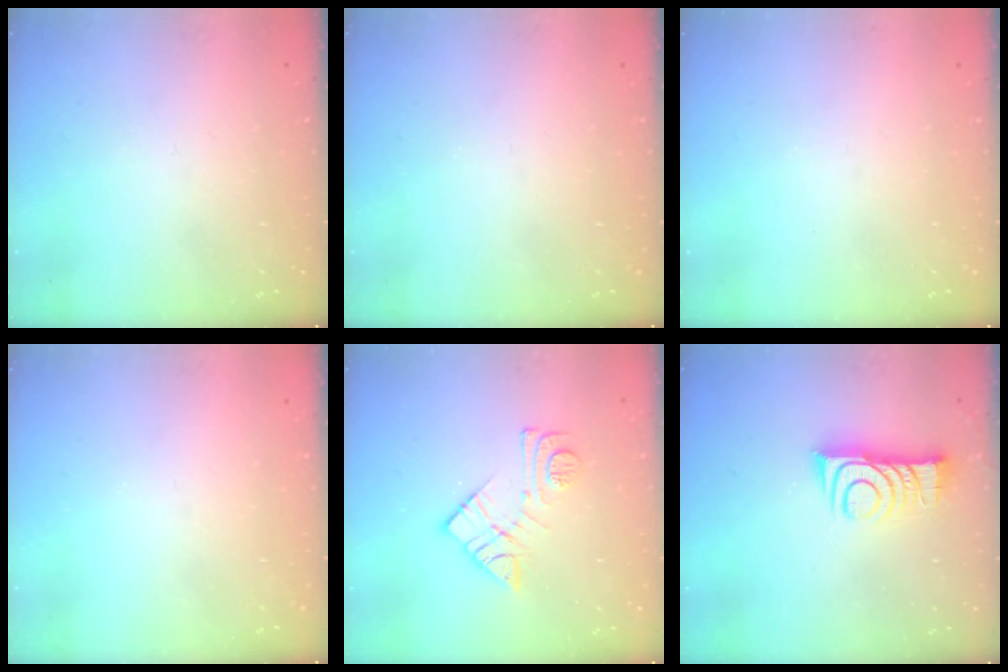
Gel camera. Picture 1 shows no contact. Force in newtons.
{"total": 0.0}
{"total": 0.0}
{"total": 0.0}
{"total": 11.3, "press": 11.3, "slide": 0.4}
{"total": 10.5, "press": 10.5, "slide": 0.3}